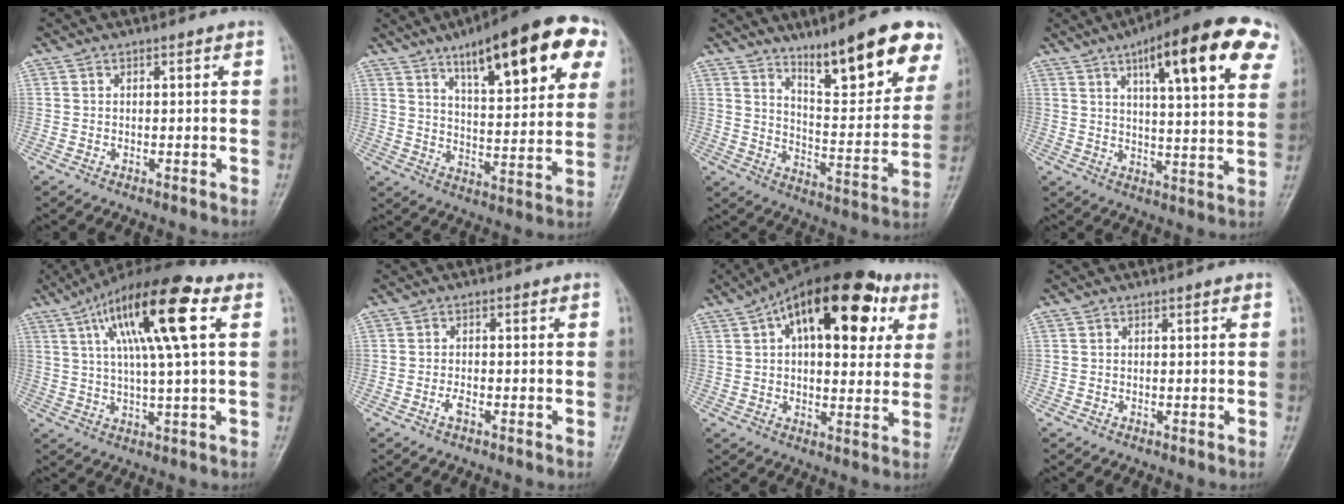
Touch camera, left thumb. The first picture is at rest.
{"total": 22.3, "force": [10.9, 6.5, 18.3], "torque": [-0.231, -0.016, 0.157]}
{"total": 18.0, "force": [11.6, 4.5, 13.0], "torque": [-0.139, -0.067, 0.180]}
{"total": 20.5, "force": [9.8, 4.8, 17.3], "torque": [-0.220, -0.011, 0.132]}
{"total": 17.5, "force": [6.2, 3.5, 16.0], "torque": [-0.281, 0.008, 0.100]}
{"total": 1.6, "force": [-0.8, 0.6, 1.2], "torque": [-0.025, 0.005, -0.016]}
{"total": 22.5, "force": [8.8, 11.0, 17.5], "torque": [-0.237, 0.018, 0.128]}
{"total": 0.5, "force": [0.3, 0.0, 0.4], "torque": [-0.006, 0.001, 0.003]}